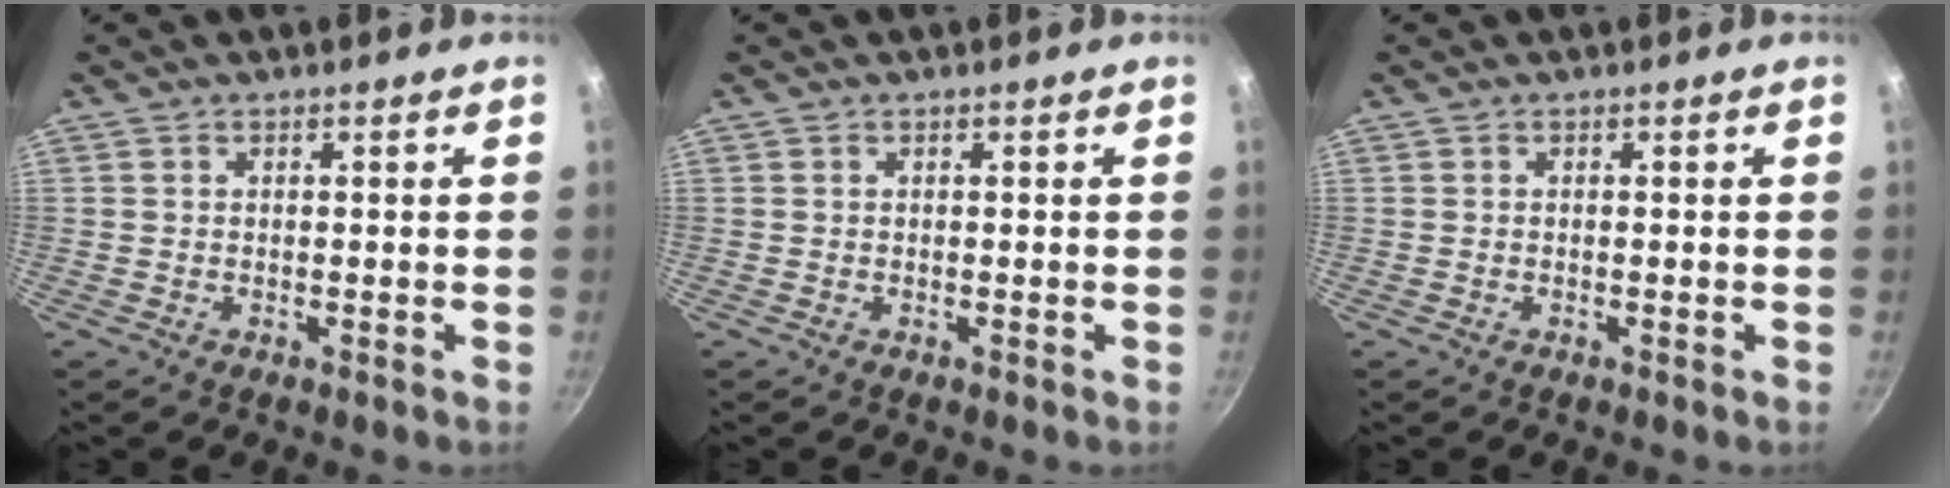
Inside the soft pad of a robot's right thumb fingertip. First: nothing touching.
{"total": 0.0}
{"total": 0.0}